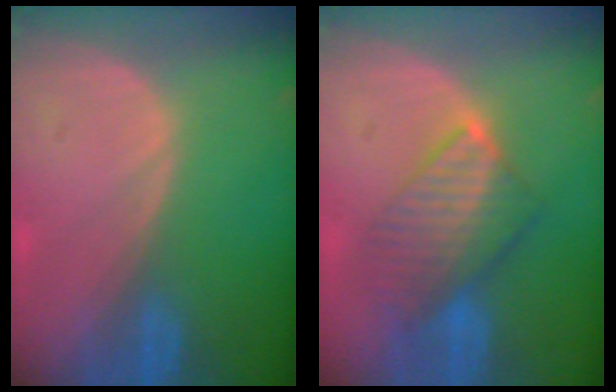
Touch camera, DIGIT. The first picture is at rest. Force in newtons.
{"total": 7.5, "press": 7.2, "slide": 2.2}